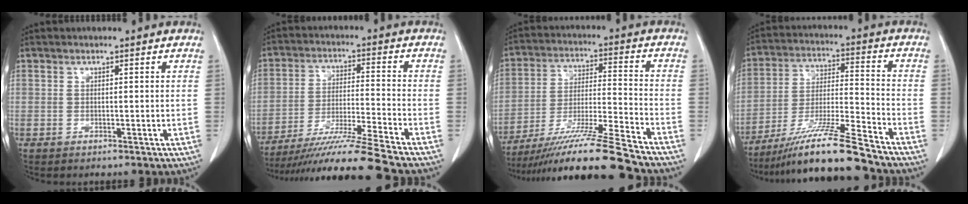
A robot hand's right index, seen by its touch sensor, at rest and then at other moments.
{"total": 14.9, "force": [-12.9, -2.8, 6.9], "torque": [-0.116, -0.025, -0.218]}
{"total": 17.5, "force": [-14.8, -1.5, 9.3], "torque": [-0.174, -0.025, -0.257]}
{"total": 14.8, "force": [-12.1, -0.9, 8.4], "torque": [-0.157, -0.015, -0.217]}